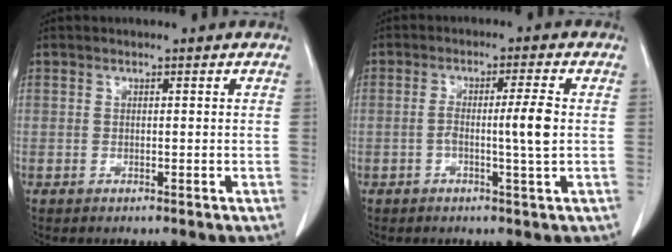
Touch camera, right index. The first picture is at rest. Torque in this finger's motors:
{"motor_torque": [0.21, 0.00, 0.15, 0.04]}